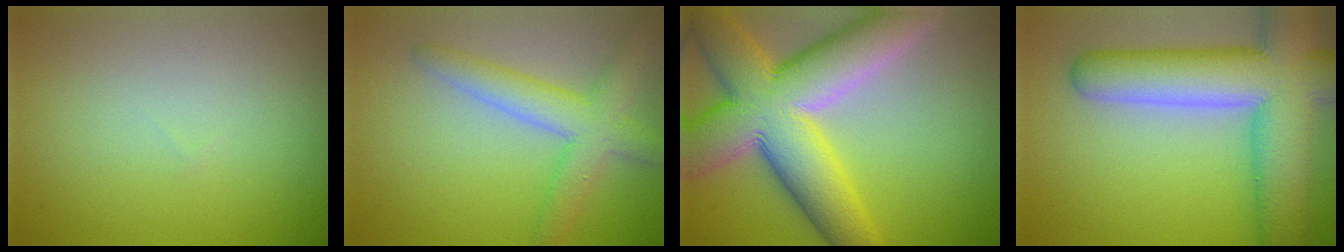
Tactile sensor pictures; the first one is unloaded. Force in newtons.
{"total": 4.5, "press": 4.5, "slide": 0.2}
{"total": 13.2, "press": 13.2, "slide": 0.8}
{"total": 12.2, "press": 12.1, "slide": 0.9}